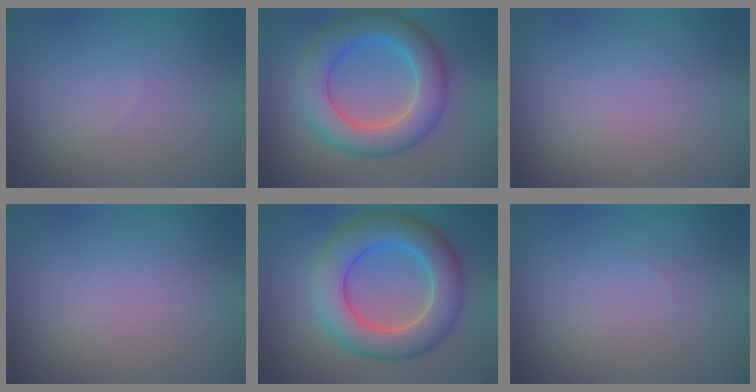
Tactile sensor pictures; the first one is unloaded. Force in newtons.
{"total": 7.4, "press": 7.4, "slide": 0.3}
{"total": 0.0}
{"total": 0.0}
{"total": 8.3, "press": 8.3, "slide": 0.4}
{"total": 0.0}